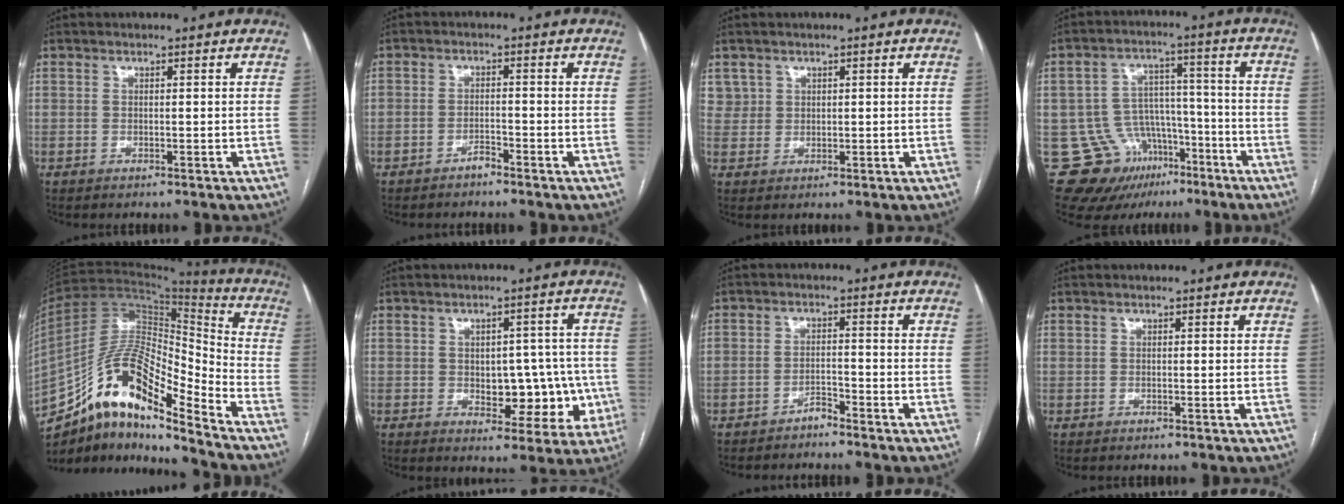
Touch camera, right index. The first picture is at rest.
{"total": 1.8, "force": [-1.6, 0.4, 0.7], "torque": [-0.008, 0.002, -0.027]}
{"total": 2.5, "force": [1.3, 2.2, -0.2], "torque": [0.017, 0.008, 0.020]}
{"total": 12.9, "force": [-7.5, 10.0, 3.2], "torque": [-0.050, 0.068, -0.104]}
{"total": 18.6, "force": [-13.1, 4.2, 12.5], "torque": [-0.232, 0.035, -0.232]}
{"total": 9.6, "force": [-1.6, 5.6, 7.6], "torque": [-0.073, 0.026, -0.007]}
{"total": 2.2, "force": [-2.0, 0.5, 0.6], "torque": [-0.007, 0.001, -0.035]}
{"total": 0.0}